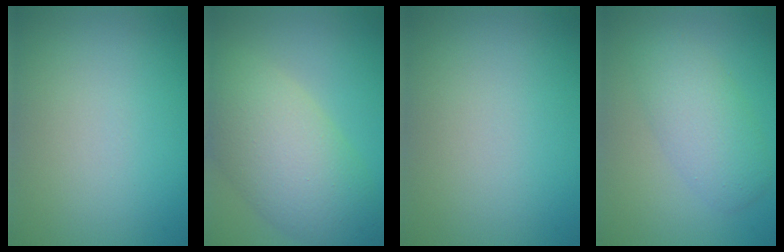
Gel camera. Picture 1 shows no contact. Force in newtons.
{"total": 8.6, "press": 8.6, "slide": 0.8}
{"total": 0.0}
{"total": 4.0, "press": 4.0, "slide": 0.2}